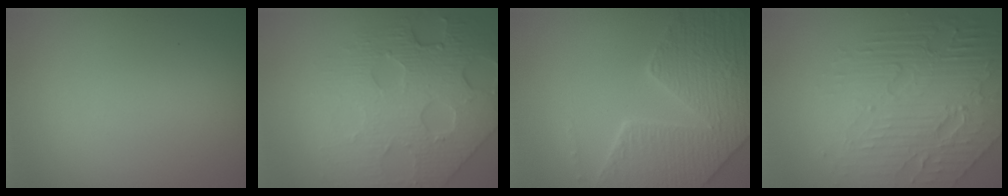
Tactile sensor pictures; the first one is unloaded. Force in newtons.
{"total": 7.9, "press": 5.6, "slide": 5.6}
{"total": 8.4, "press": 6.0, "slide": 5.8}
{"total": 7.5, "press": 5.3, "slide": 5.4}